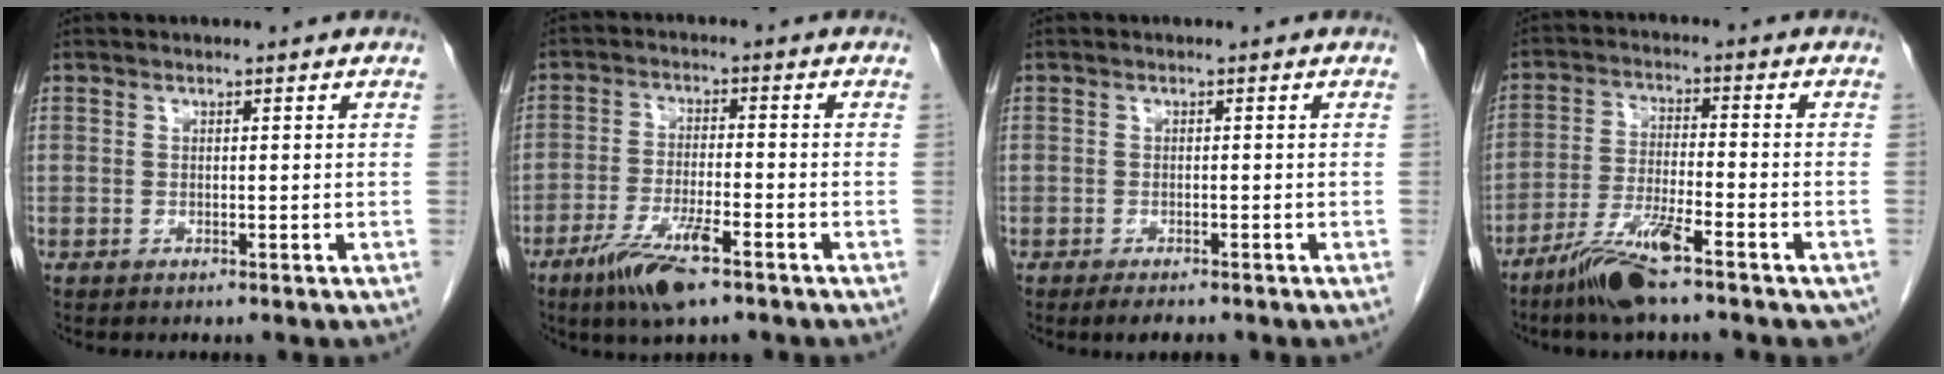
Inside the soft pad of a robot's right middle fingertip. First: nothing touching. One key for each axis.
{"total": 8.3, "fx": -5.3, "fy": 1.2, "fz": 6.3, "tx": -0.125, "ty": -0.015, "tz": -0.093}
{"total": 2.3, "fx": -1.8, "fy": 0.7, "fz": 1.2, "tx": -0.021, "ty": -0.004, "tz": -0.024}
{"total": 10.6, "fx": -7.3, "fy": 1.6, "fz": 7.5, "tx": -0.135, "ty": -0.016, "tz": -0.128}